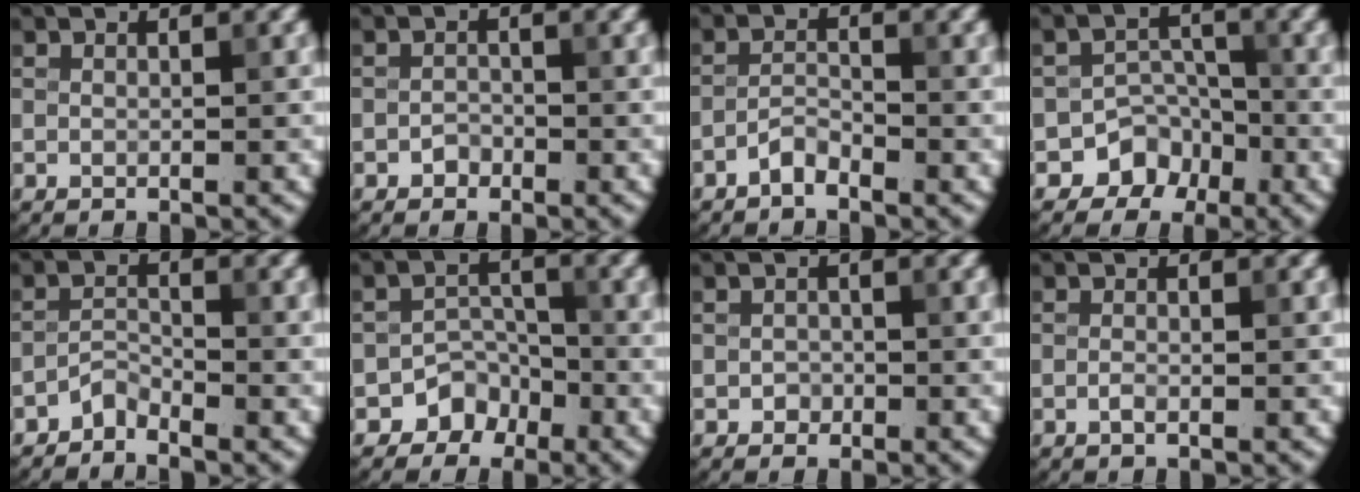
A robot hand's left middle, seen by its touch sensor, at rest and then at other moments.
{"total": 1.0, "force": [-0.7, 0.7, 0.3], "torque": [-0.002, 0.002, -0.013]}
{"total": 1.7, "force": [-1.4, 0.5, 0.8], "torque": [-0.017, 0.007, -0.032]}
{"total": 4.1, "force": [-2.6, 3.1, 0.7], "torque": [0.007, 0.009, -0.038]}
{"total": 1.6, "force": [-1.5, 0.4, 0.4], "torque": [-0.005, 0.009, -0.034]}
{"total": 3.2, "force": [-2.2, 2.3, 0.5], "torque": [0.009, 0.011, -0.034]}
{"total": 0.9, "force": [-0.4, 0.8, 0.2], "torque": [0.003, -0.003, -0.007]}
{"total": 0.6, "force": [-0.3, 0.2, 0.5], "torque": [-0.013, -0.001, -0.007]}